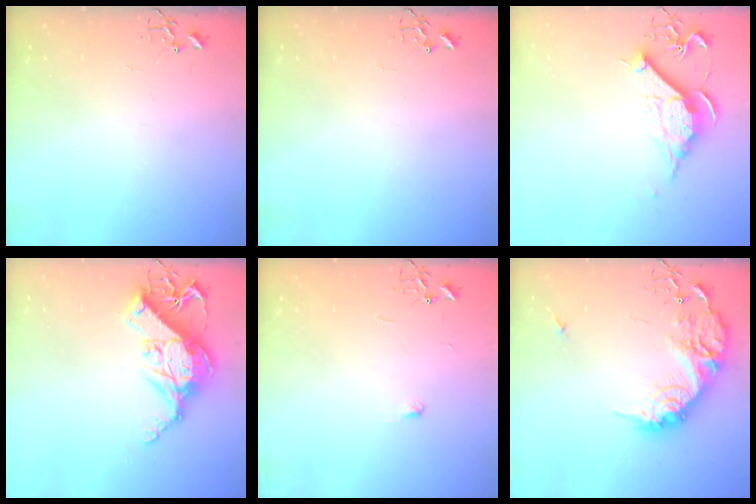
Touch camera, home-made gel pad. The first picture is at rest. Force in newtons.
{"total": 0.0}
{"total": 11.4, "press": 11.4, "slide": 0.6}
{"total": 15.6, "press": 15.4, "slide": 2.0}
{"total": 4.1, "press": 4.0, "slide": 0.5}
{"total": 19.9, "press": 19.9, "slide": 1.4}